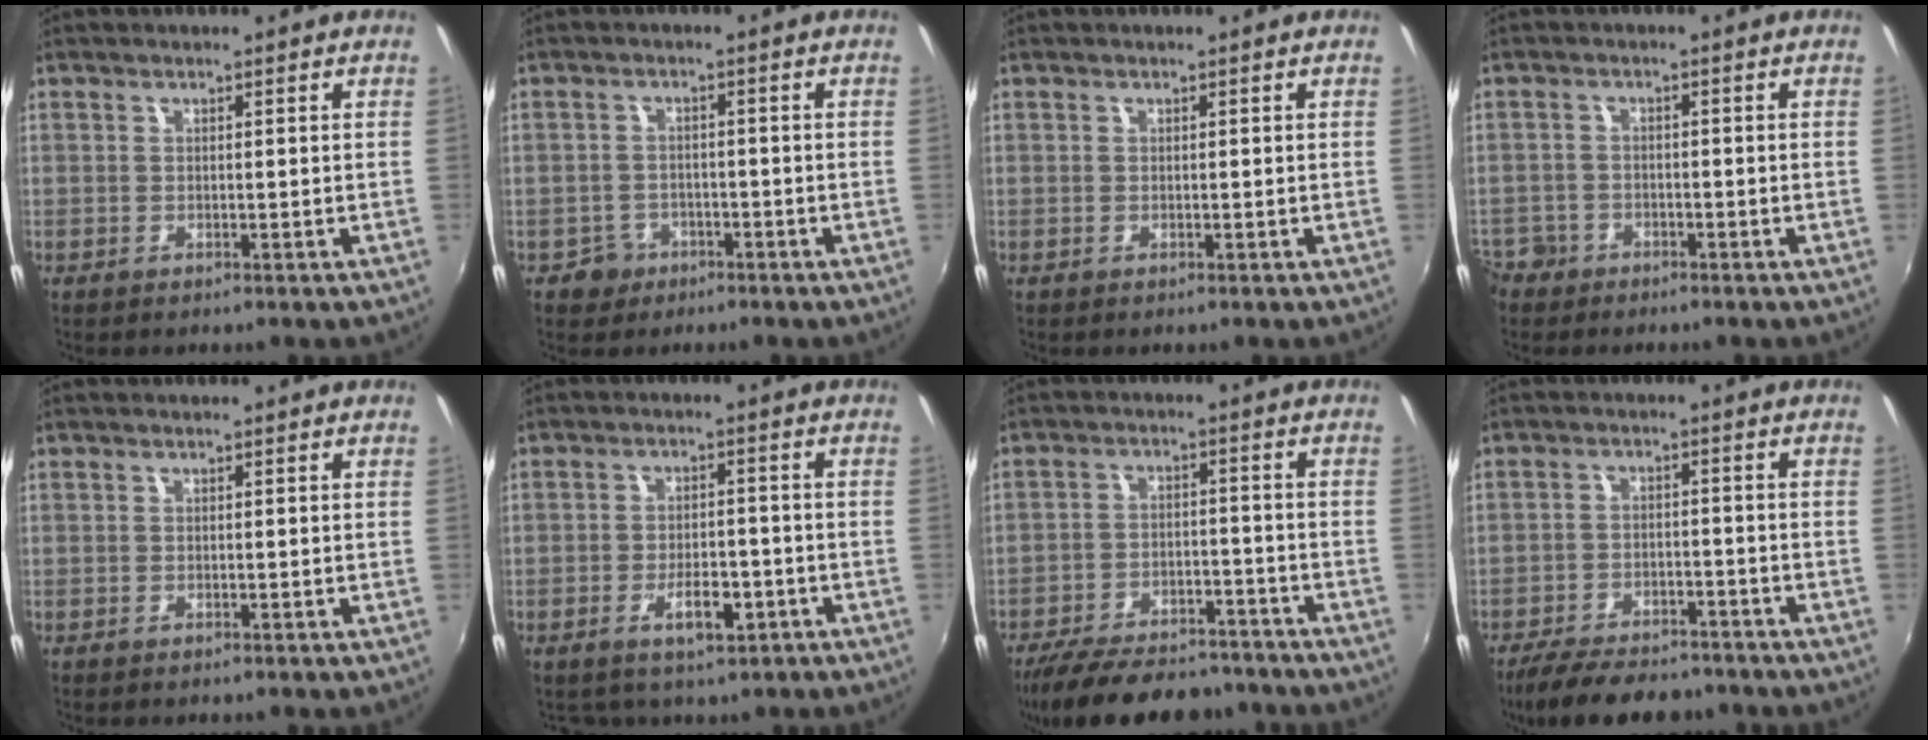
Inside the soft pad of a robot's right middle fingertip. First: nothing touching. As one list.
[{"total": 3.7, "force": [-2.2, 3.0, 0.2], "torque": [-0.018, 0.008, -0.036]}, {"total": 0.0}, {"total": 5.6, "force": [-3.8, 4.0, 0.9], "torque": [-0.035, 0.008, -0.073]}, {"total": 0.0}, {"total": 5.5, "force": [-2.7, 2.9, 3.7], "torque": [-0.074, 0.000, -0.036]}, {"total": 19.3, "force": [-16.0, 7.1, 8.2], "torque": [-0.175, -0.003, -0.227]}, {"total": 13.3, "force": [-10.7, 5.0, 6.0], "torque": [-0.135, -0.015, -0.165]}]